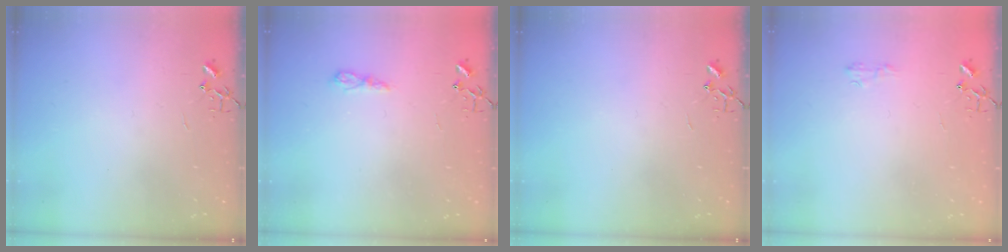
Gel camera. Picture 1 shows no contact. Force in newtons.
{"total": 5.5, "press": 5.5, "slide": 0.6}
{"total": 0.0}
{"total": 5.2, "press": 5.2, "slide": 0.7}